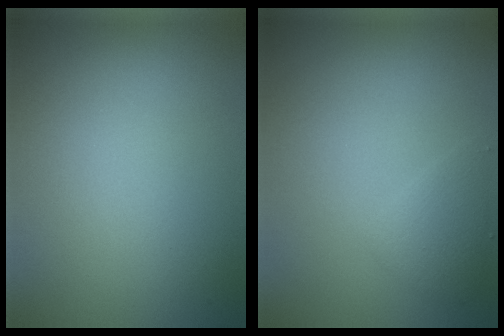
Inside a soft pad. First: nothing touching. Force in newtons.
{"total": 1.7, "press": 1.7, "slide": 0.0}